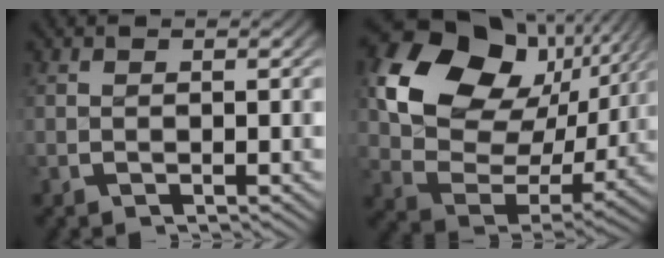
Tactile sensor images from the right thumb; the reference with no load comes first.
{"total": 16.4, "force": [3.5, 11.6, 11.1], "torque": [-0.229, -0.016, 0.053]}